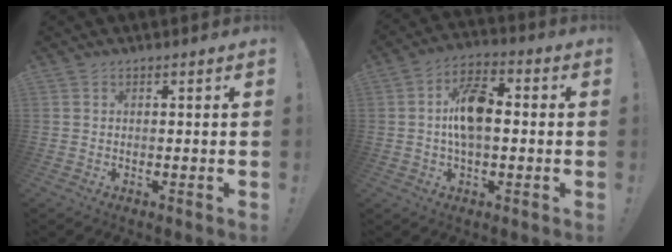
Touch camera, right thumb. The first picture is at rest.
{"total": 12.1, "force": [0.0, 6.9, 10.0], "torque": [-0.156, 0.013, 0.000]}